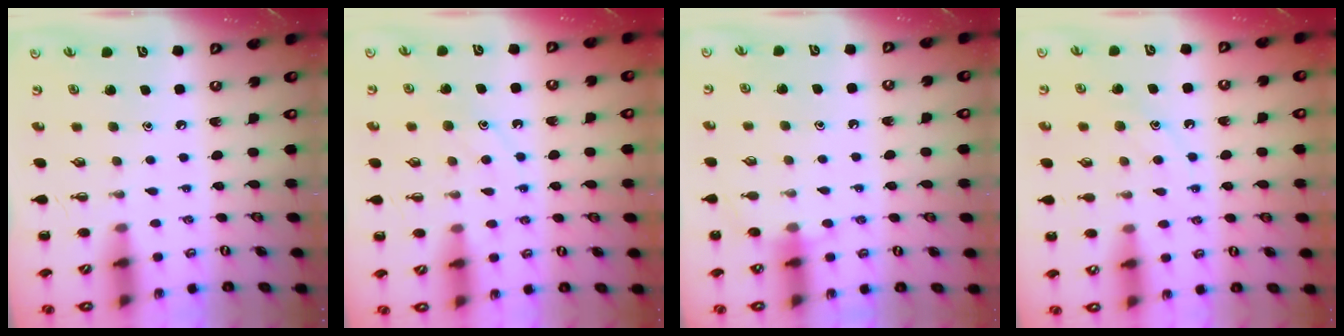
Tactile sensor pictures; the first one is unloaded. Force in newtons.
{"total": 10.3, "press": 10.3, "slide": 0.7}
{"total": 7.9, "press": 7.4, "slide": 2.6}
{"total": 11.2, "press": 11.1, "slide": 1.0}